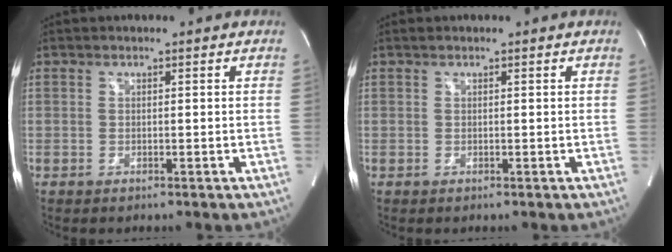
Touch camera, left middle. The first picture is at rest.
{"total": 0.0}